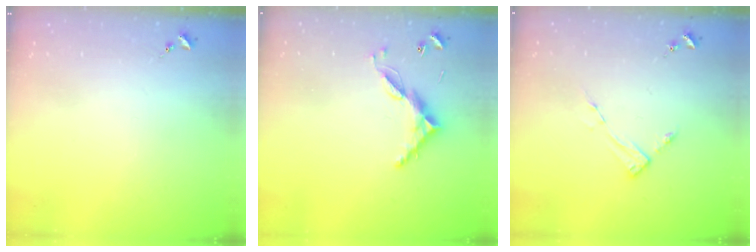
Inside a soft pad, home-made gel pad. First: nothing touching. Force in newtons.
{"total": 8.7, "press": 8.7, "slide": 0.5}
{"total": 3.6, "press": 3.5, "slide": 0.4}